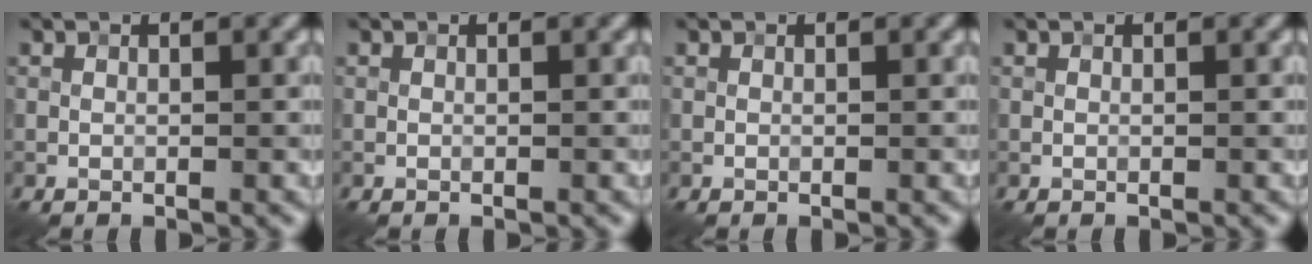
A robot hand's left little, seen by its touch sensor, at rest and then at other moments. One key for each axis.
{"total": 0.0}
{"total": 0.0}
{"total": 0.0}